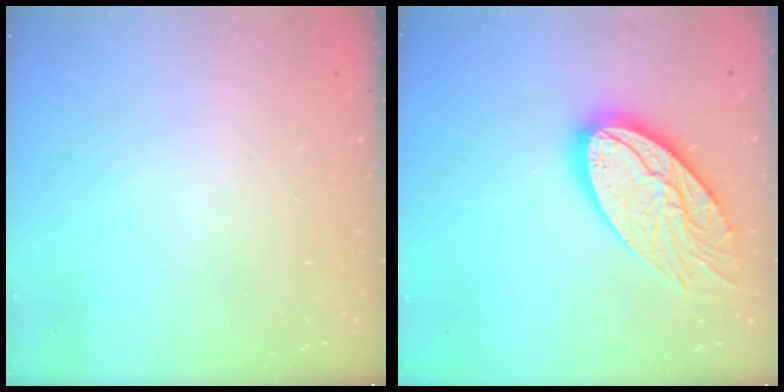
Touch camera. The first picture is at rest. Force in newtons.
{"total": 20.0, "press": 19.9, "slide": 1.9}